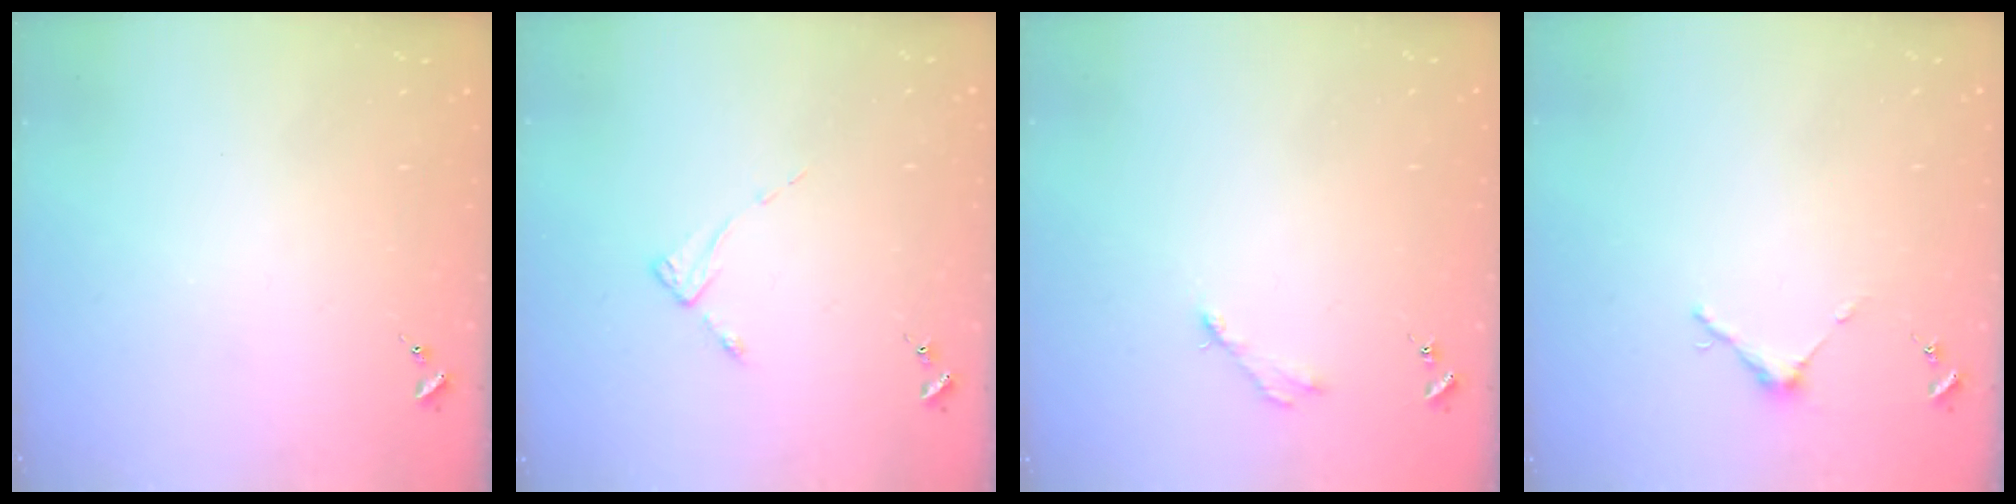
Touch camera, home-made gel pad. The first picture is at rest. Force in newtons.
{"total": 2.2, "press": 2.2, "slide": 0.4}
{"total": 2.8, "press": 2.8, "slide": 0.4}
{"total": 3.7, "press": 3.7, "slide": 0.3}